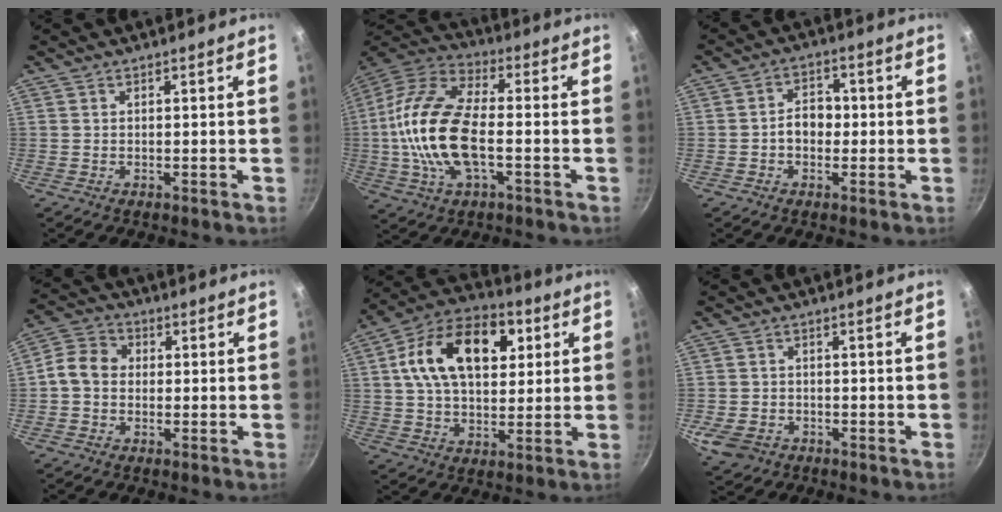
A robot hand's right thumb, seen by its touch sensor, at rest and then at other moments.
{"total": 19.0, "force": [-2.1, 8.8, 16.7], "torque": [-0.359, 0.024, -0.042]}
{"total": 7.4, "force": [-0.3, 5.6, 4.8], "torque": [-0.048, 0.020, -0.012]}
{"total": 7.1, "force": [-0.3, 5.9, 3.9], "torque": [-0.061, 0.025, -0.017]}
{"total": 19.7, "force": [5.3, 12.1, 14.6], "torque": [-0.222, 0.011, 0.082]}
{"total": 5.9, "force": [-2.6, 4.7, 2.5], "torque": [-0.056, 0.011, -0.035]}